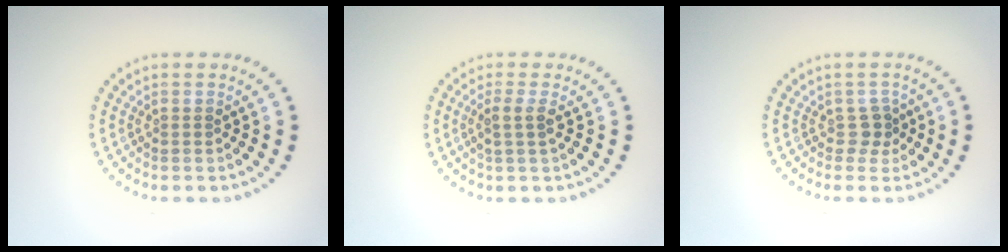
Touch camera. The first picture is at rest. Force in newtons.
{"total": 1.6, "press": 1.3, "slide": 0.9}
{"total": 1.4, "press": 1.0, "slide": 1.0}